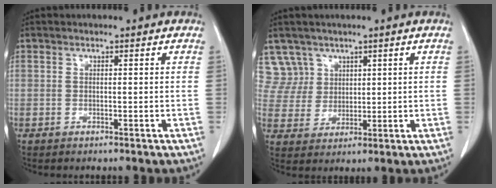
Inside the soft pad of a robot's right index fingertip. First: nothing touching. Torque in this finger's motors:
{"motor_torque": [-0.53, 0.52, -0.27, -0.04]}